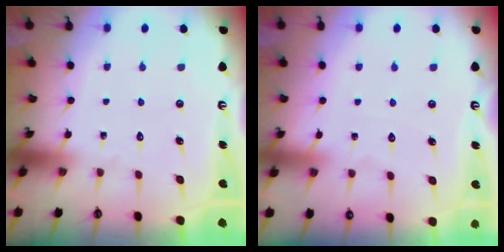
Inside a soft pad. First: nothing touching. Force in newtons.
{"total": 2.4, "press": 2.4, "slide": 0.4}